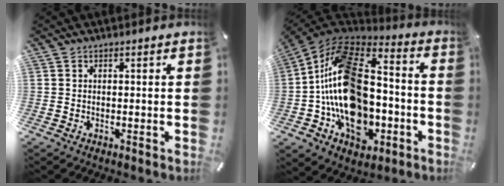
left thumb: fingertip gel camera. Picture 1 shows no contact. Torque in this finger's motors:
{"motor_torque": [0.49, 2.94, 2.77, 0.00, 0.47]}